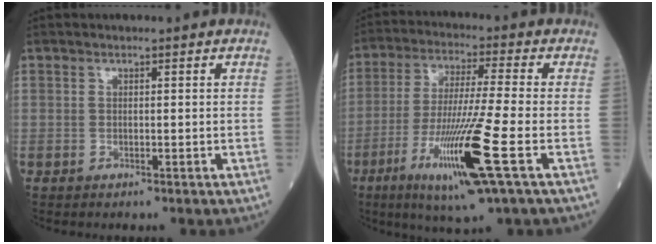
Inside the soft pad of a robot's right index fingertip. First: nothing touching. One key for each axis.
{"total": 14.5, "fx": -5.6, "fy": -0.6, "fz": 13.4, "tx": -0.265, "ty": -0.030, "tz": -0.105}